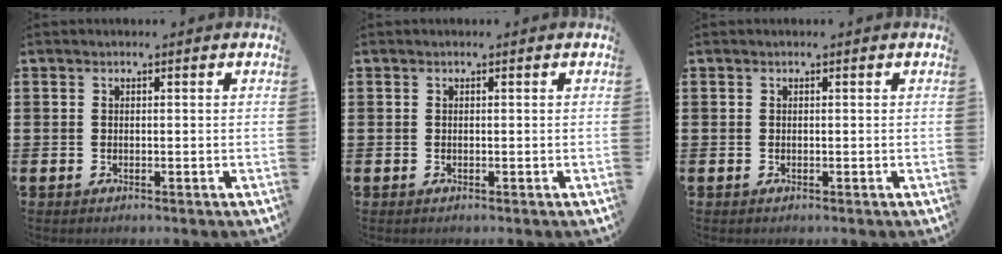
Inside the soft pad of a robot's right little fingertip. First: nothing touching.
{"total": 0.0}
{"total": 0.0}